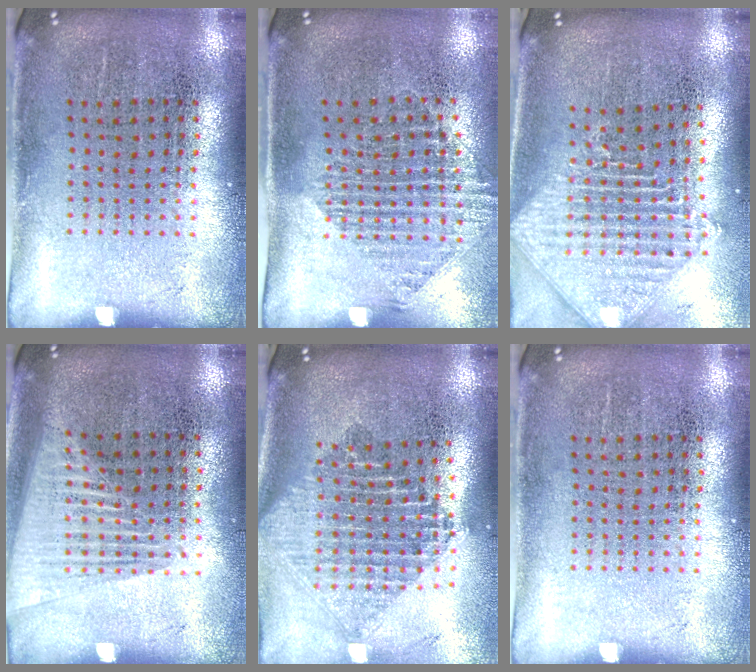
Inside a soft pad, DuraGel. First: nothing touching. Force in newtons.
{"total": 1.5, "press": 1.2, "slide": 0.9}
{"total": 2.0, "press": 1.7, "slide": 1.2}
{"total": 1.5, "press": 1.4, "slide": 0.5}
{"total": 2.2, "press": 1.7, "slide": 1.4}
{"total": 0.0}